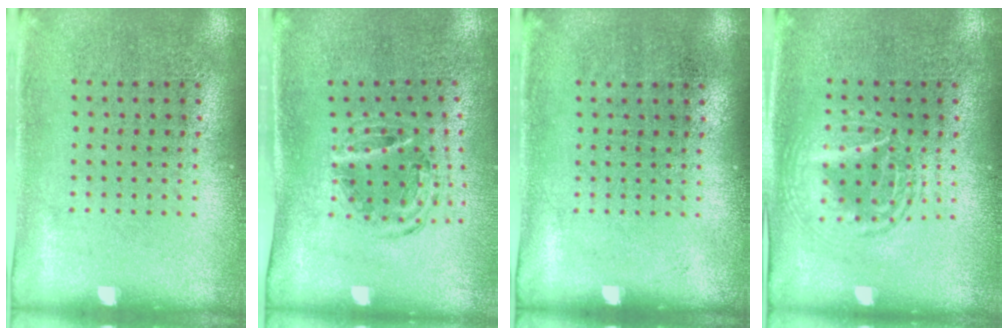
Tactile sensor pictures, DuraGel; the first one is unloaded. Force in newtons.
{"total": 0.9, "press": 0.9, "slide": 0.2}
{"total": 0.0}
{"total": 1.6, "press": 1.6, "slide": 0.2}